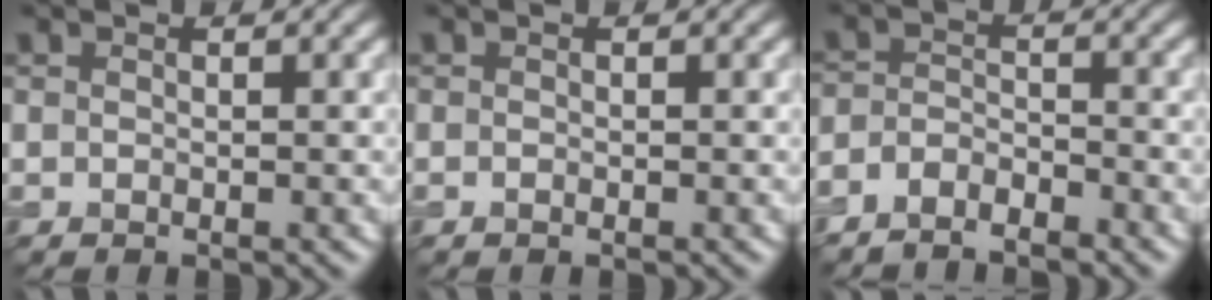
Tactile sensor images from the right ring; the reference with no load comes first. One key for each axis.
{"total": 0.0}
{"total": 2.8, "fx": -2.7, "fy": 0.8, "fz": 0.4, "tx": -0.004, "ty": -0.001, "tz": -0.057}